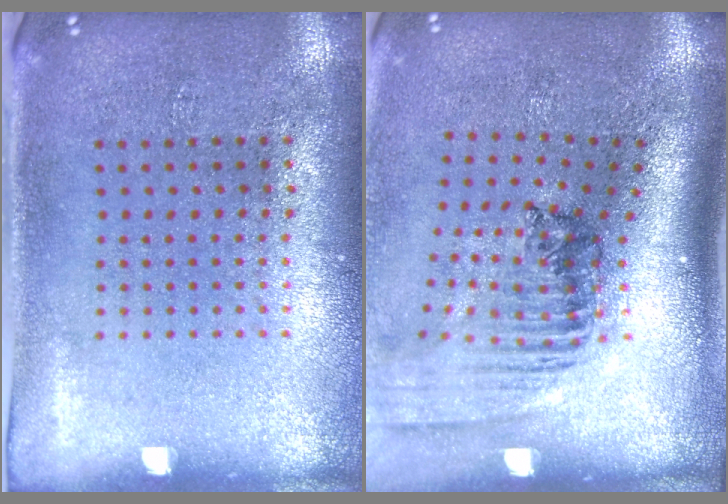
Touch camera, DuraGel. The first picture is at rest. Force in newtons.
{"total": 1.8, "press": 1.4, "slide": 1.2}